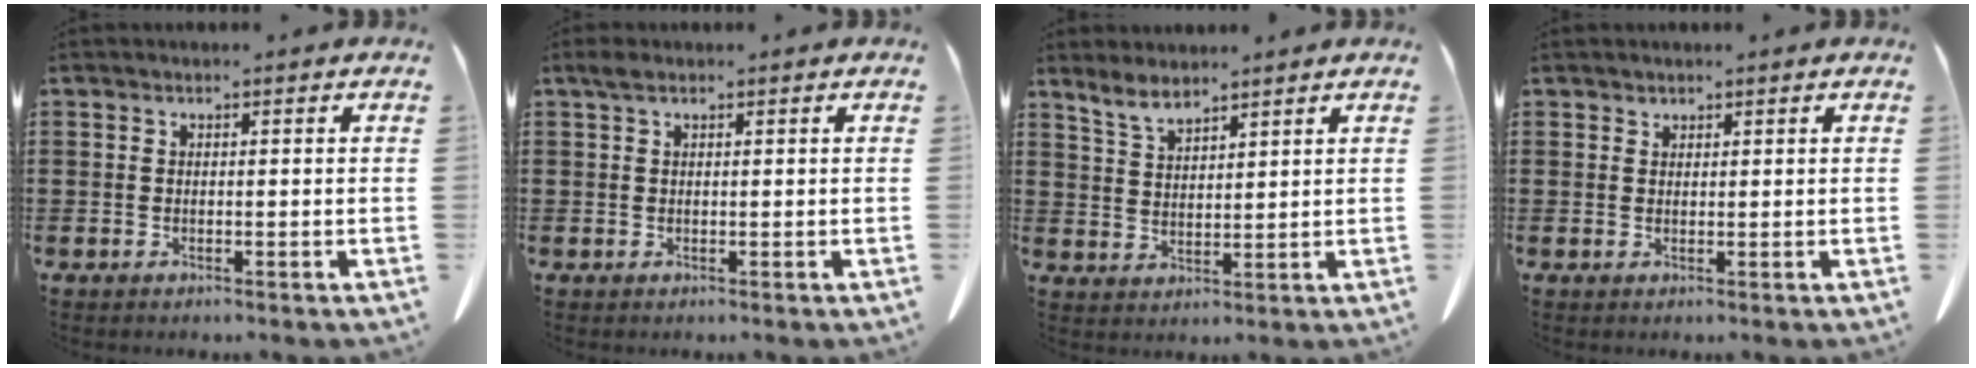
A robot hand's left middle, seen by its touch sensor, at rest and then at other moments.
{"total": 1.1, "force": [0.6, 0.6, 0.8], "torque": [-0.020, 0.003, 0.011]}
{"total": 3.8, "force": [3.4, 1.0, 1.6], "torque": [-0.040, -0.006, 0.063]}
{"total": 0.9, "force": [0.9, 0.2, -0.1], "torque": [-0.002, -0.003, 0.020]}